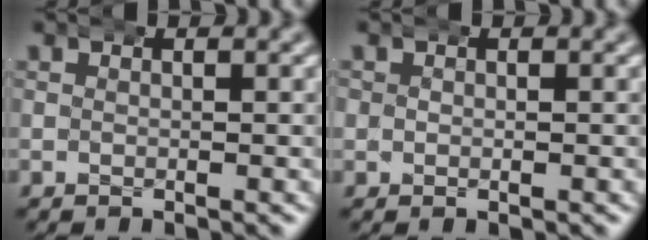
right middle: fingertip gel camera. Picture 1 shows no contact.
{"total": 1.4, "force": [0.3, 1.3, 0.2], "torque": [-0.015, -0.005, 0.006]}